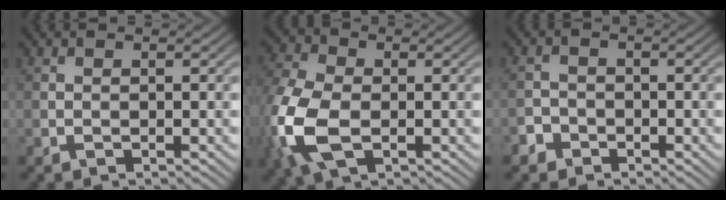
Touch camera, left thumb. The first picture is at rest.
{"total": 11.6, "force": [-2.8, 7.0, 8.8], "torque": [-0.259, -0.016, -0.063]}
{"total": 2.1, "force": [-1.5, 1.4, 0.3], "torque": [-0.001, 0.003, -0.035]}